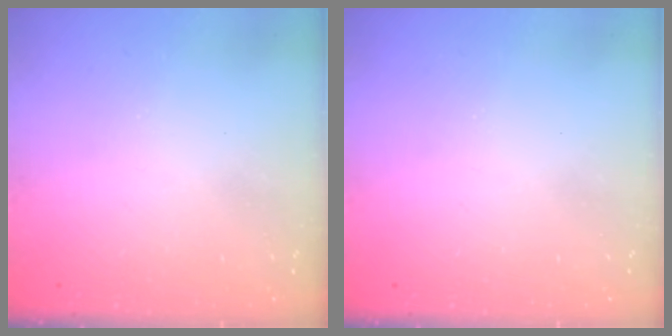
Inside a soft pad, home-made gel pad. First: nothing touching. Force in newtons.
{"total": 0.0}